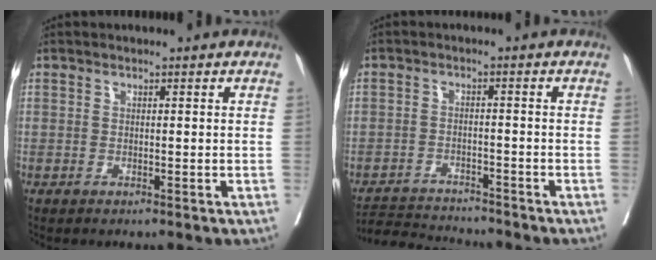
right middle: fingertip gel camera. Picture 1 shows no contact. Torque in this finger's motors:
{"motor_torque": [0.03, -0.38, -0.22, -0.14]}